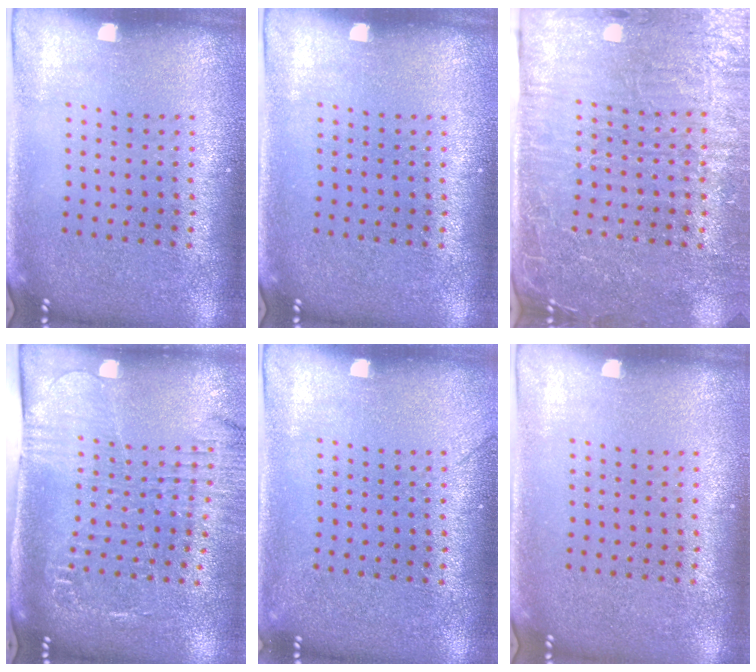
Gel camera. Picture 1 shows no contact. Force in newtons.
{"total": 0.0}
{"total": 4.4, "press": 4.0, "slide": 1.9}
{"total": 1.9, "press": 1.8, "slide": 0.8}
{"total": 1.0, "press": 0.9, "slide": 0.3}
{"total": 0.0}